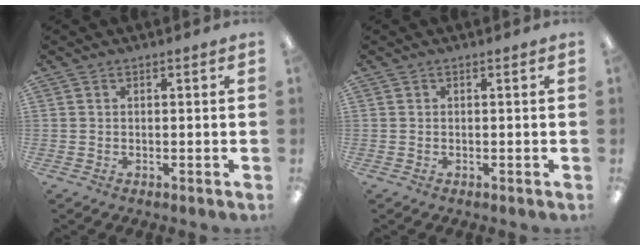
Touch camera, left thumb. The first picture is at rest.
{"total": 0.0}